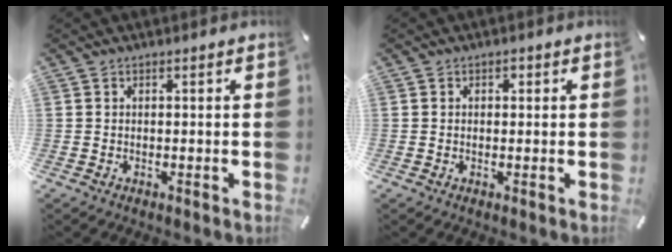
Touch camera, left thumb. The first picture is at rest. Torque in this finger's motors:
{"motor_torque": [0.08, 0.01, 0.10, 0.00, 0.00]}